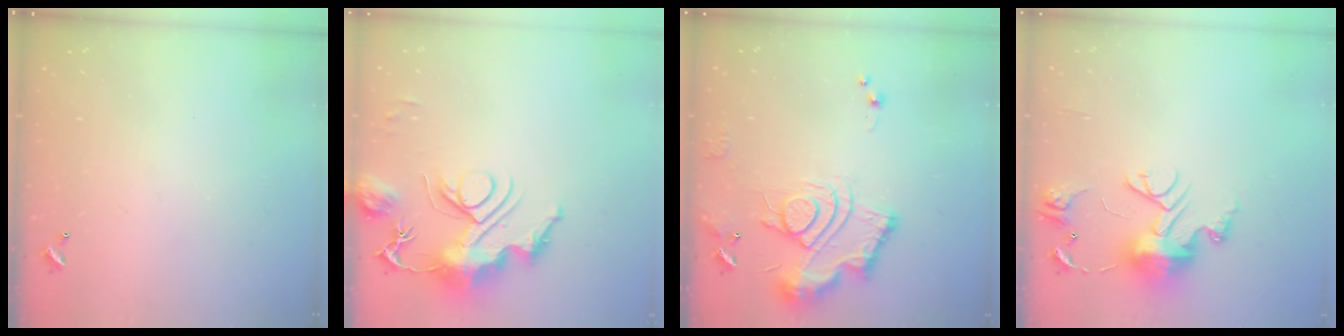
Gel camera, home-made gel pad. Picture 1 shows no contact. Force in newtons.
{"total": 13.8, "press": 13.7, "slide": 0.8}
{"total": 13.8, "press": 13.8, "slide": 1.3}
{"total": 12.0, "press": 11.9, "slide": 1.2}